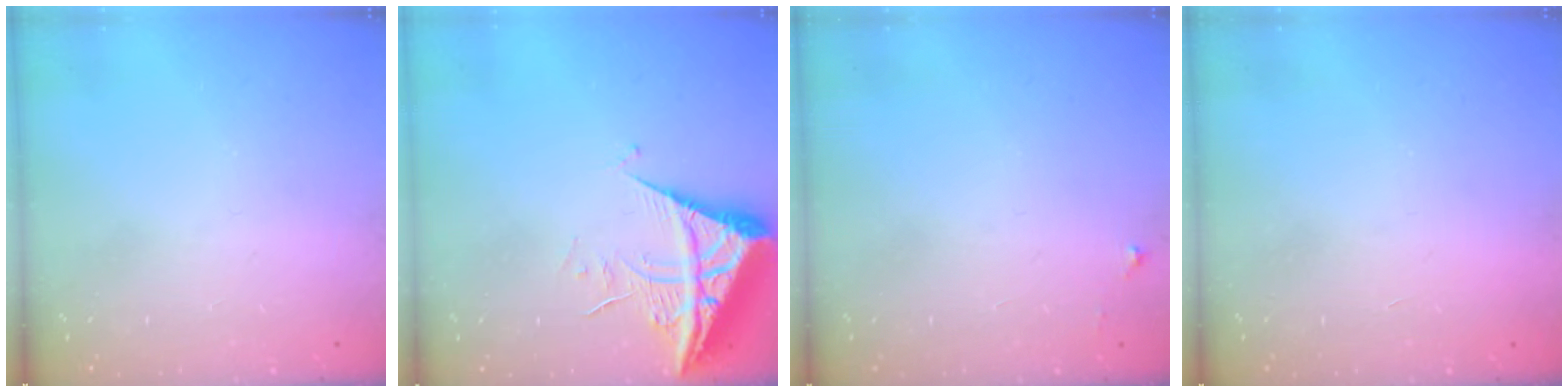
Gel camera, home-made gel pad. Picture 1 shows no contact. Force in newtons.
{"total": 7.8, "press": 7.7, "slide": 0.9}
{"total": 3.9, "press": 3.9, "slide": 0.4}
{"total": 1.5, "press": 1.5, "slide": 0.1}